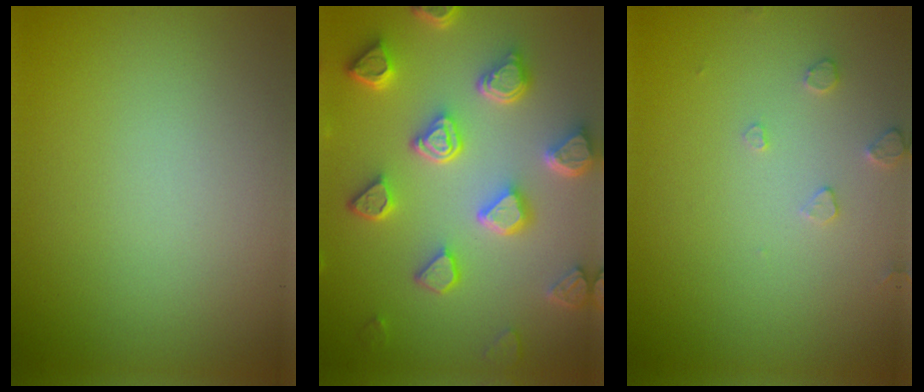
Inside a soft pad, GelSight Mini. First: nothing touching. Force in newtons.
{"total": 6.7, "press": 5.3, "slide": 4.1}
{"total": 1.2, "press": 1.2, "slide": 0.2}